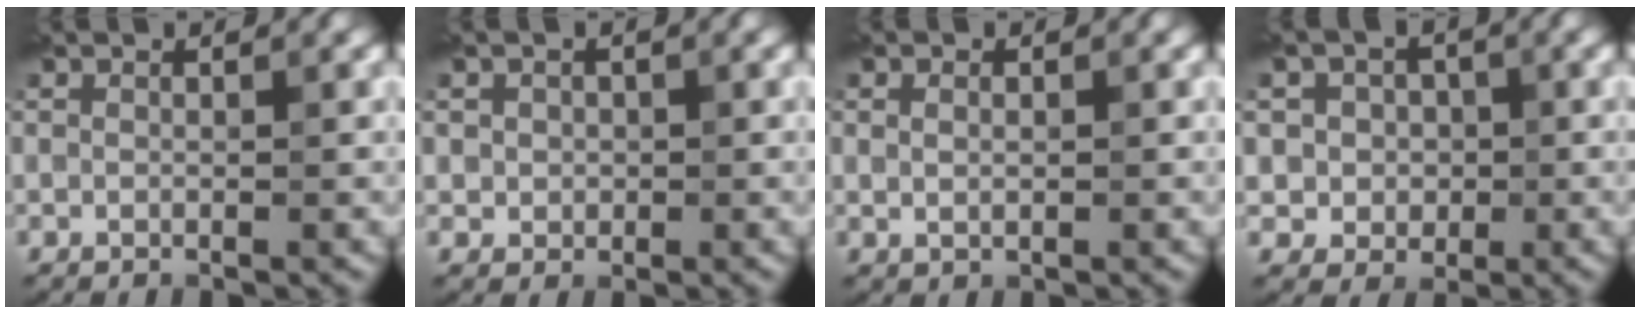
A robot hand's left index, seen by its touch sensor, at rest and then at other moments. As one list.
[{"total": 1.5, "force": [0.1, 1.4, 0.6], "torque": [-0.008, -0.004, 0.003]}, {"total": 1.1, "force": [0.1, 0.7, 0.8], "torque": [-0.018, -0.001, 0.007]}, {"total": 4.1, "force": [0.5, 3.8, 1.5], "torque": [-0.015, 0.011, -0.002]}]